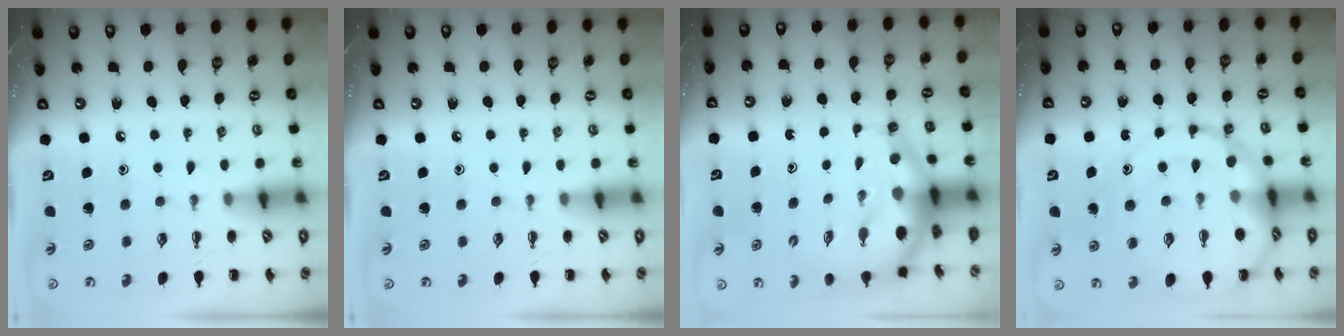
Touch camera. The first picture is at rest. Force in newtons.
{"total": 0.0}
{"total": 8.0, "press": 7.7, "slide": 2.1}
{"total": 14.2, "press": 14.0, "slide": 2.3}